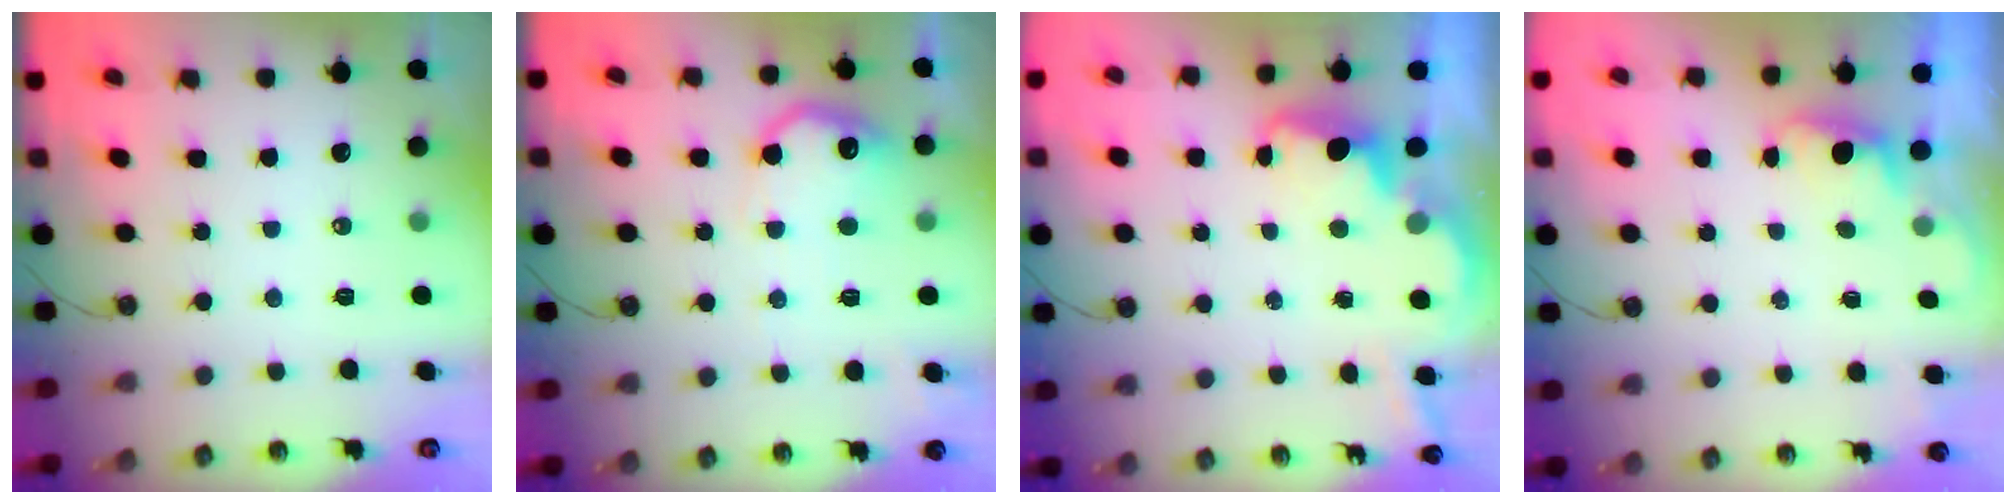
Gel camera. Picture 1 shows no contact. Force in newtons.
{"total": 13.5, "press": 13.5, "slide": 0.8}
{"total": 3.7, "press": 3.6, "slide": 0.6}
{"total": 0.7, "press": 0.1, "slide": 0.7}